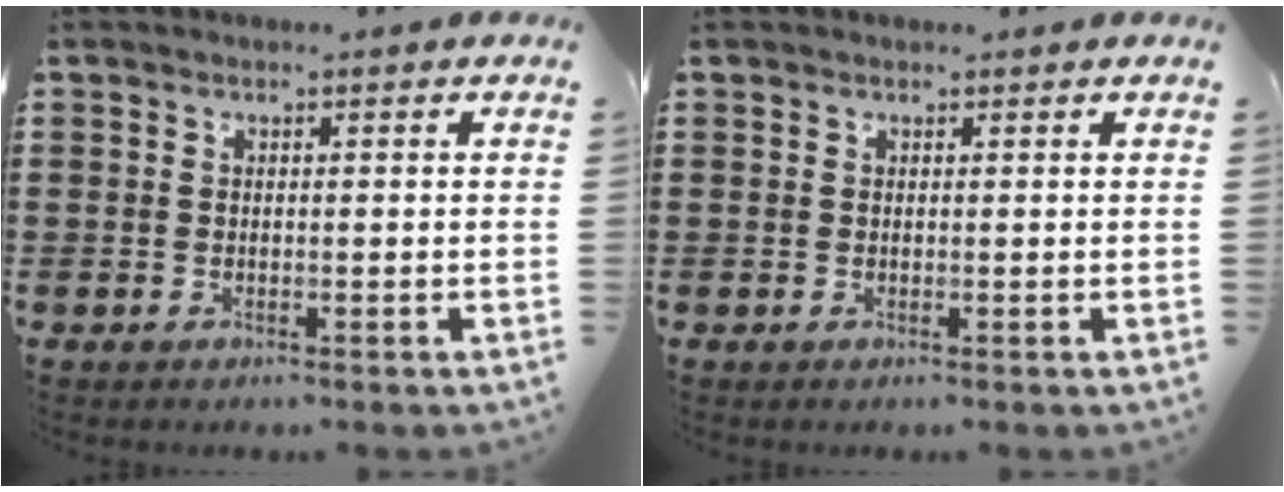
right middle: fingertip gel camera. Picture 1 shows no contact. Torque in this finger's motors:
{"motor_torque": [0.19, -0.03, 0.03, 0.00]}